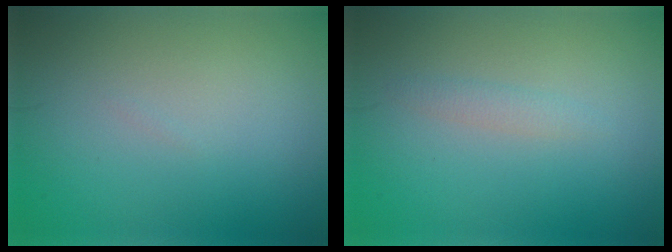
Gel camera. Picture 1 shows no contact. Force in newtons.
{"total": 1.1, "press": 1.1, "slide": 0.1}